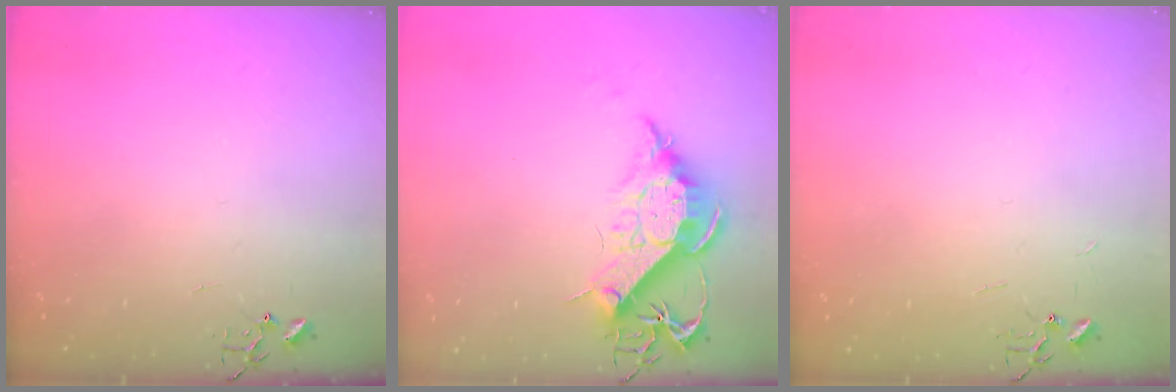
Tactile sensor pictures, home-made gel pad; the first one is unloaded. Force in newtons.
{"total": 12.6, "press": 12.6, "slide": 1.2}
{"total": 1.8, "press": 1.8, "slide": 0.2}